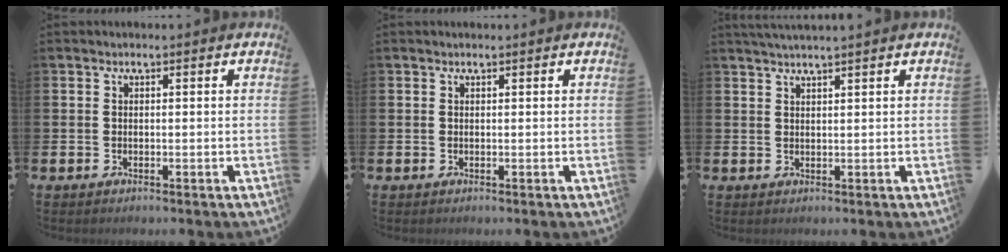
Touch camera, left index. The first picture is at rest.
{"total": 0.0}
{"total": 1.7, "force": [1.7, -0.3, 0.3], "torque": [-0.013, -0.001, 0.033]}